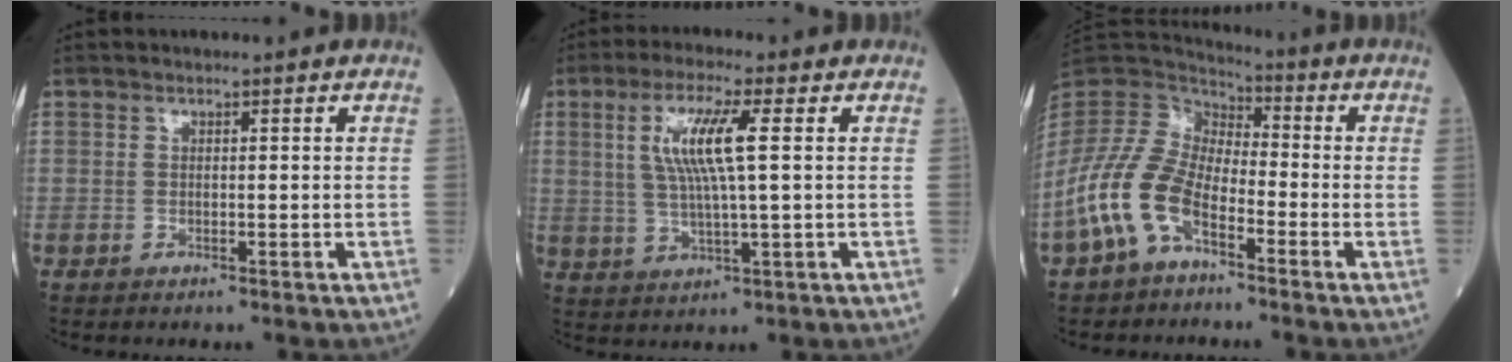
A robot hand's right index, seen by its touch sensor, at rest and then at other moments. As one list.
[{"total": 8.3, "force": [2.0, 0.3, 8.0], "torque": [-0.169, 0.005, 0.040]}, {"total": 11.0, "force": [-5.4, 5.6, 7.8], "torque": [-0.186, 0.011, -0.112]}]